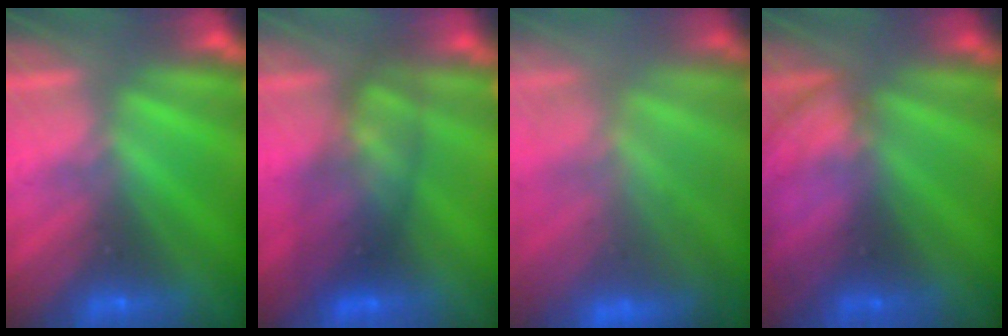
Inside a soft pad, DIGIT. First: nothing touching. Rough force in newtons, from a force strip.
{"total": 5.5}
{"total": 9.0}
{"total": 2.3}